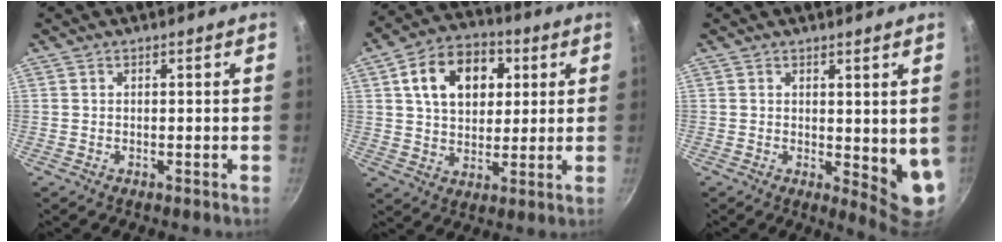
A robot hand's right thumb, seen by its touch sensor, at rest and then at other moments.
{"total": 14.6, "force": [4.3, 10.2, 9.6], "torque": [-0.122, 0.007, 0.062]}
{"total": 7.1, "force": [1.2, 2.9, 6.4], "torque": [-0.073, -0.024, 0.019]}